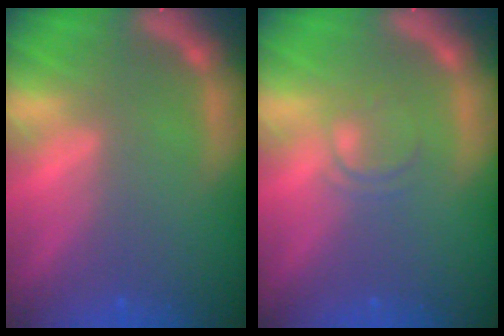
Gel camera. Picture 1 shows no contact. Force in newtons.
{"total": 2.0}